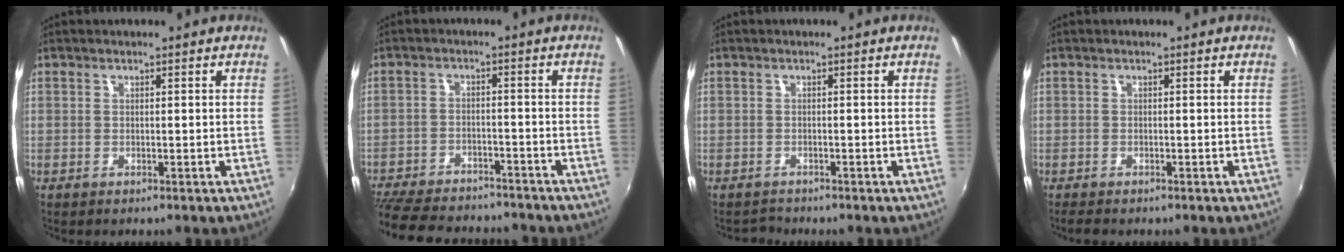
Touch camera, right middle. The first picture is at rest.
{"total": 18.5, "force": [-15.8, 5.9, 7.6], "torque": [-0.178, -0.016, -0.234]}
{"total": 1.3, "force": [-1.3, 0.1, -0.3], "torque": [0.000, 0.002, -0.021]}
{"total": 1.6, "force": [-1.4, 0.6, 0.5], "torque": [-0.015, -0.005, -0.025]}